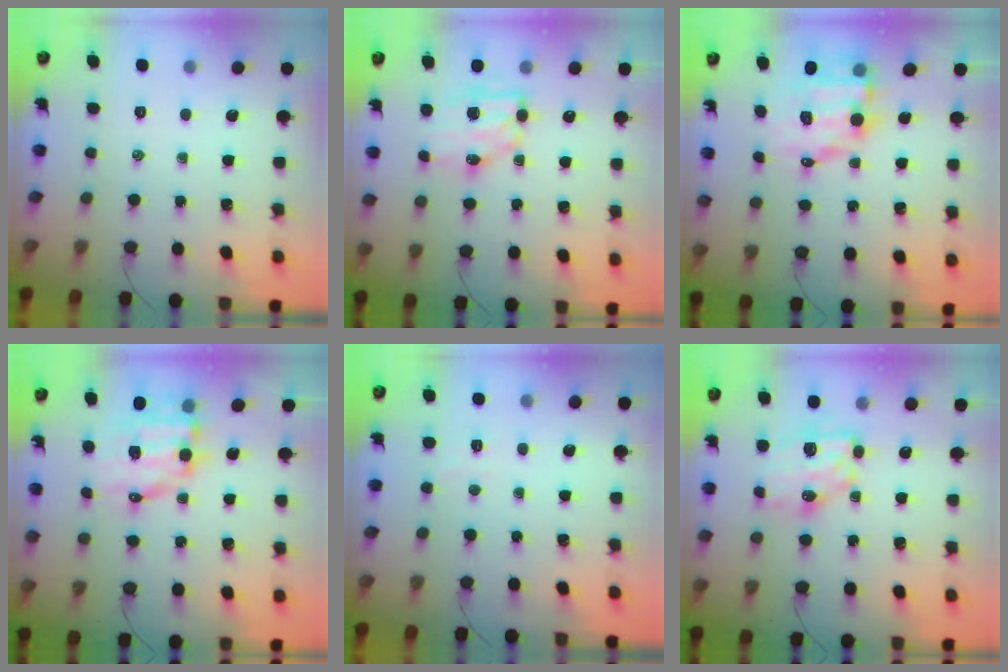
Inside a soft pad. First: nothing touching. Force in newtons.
{"total": 8.1, "press": 8.0, "slide": 0.9}
{"total": 9.7, "press": 9.3, "slide": 2.6}
{"total": 9.4, "press": 9.1, "slide": 2.2}
{"total": 2.5, "press": 2.4, "slide": 0.8}
{"total": 9.6, "press": 9.4, "slide": 1.8}